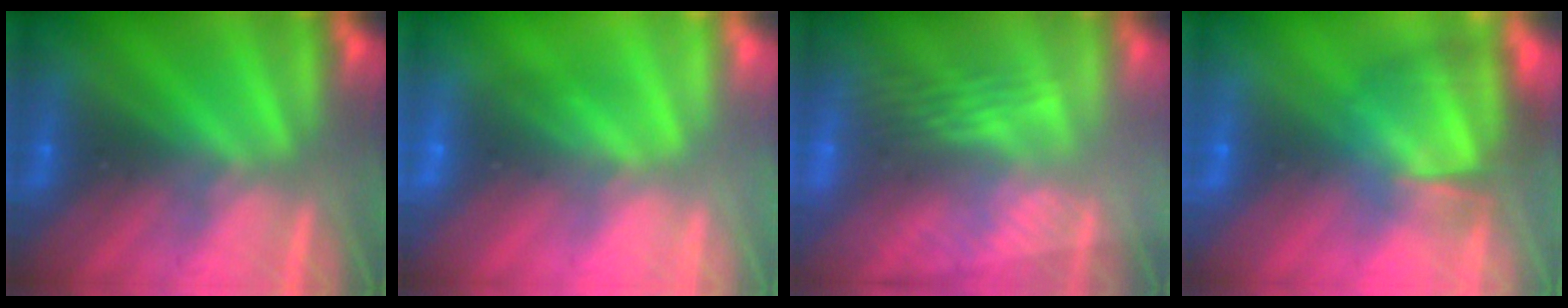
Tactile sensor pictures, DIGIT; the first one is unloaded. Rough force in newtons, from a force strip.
{"total": 2.7}
{"total": 2.9}
{"total": 7.4}